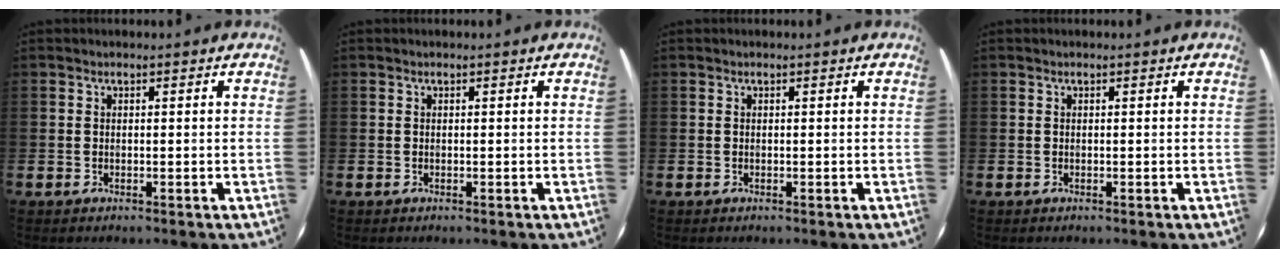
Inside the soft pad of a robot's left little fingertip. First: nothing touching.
{"total": 0.0}
{"total": 0.0}
{"total": 0.0}